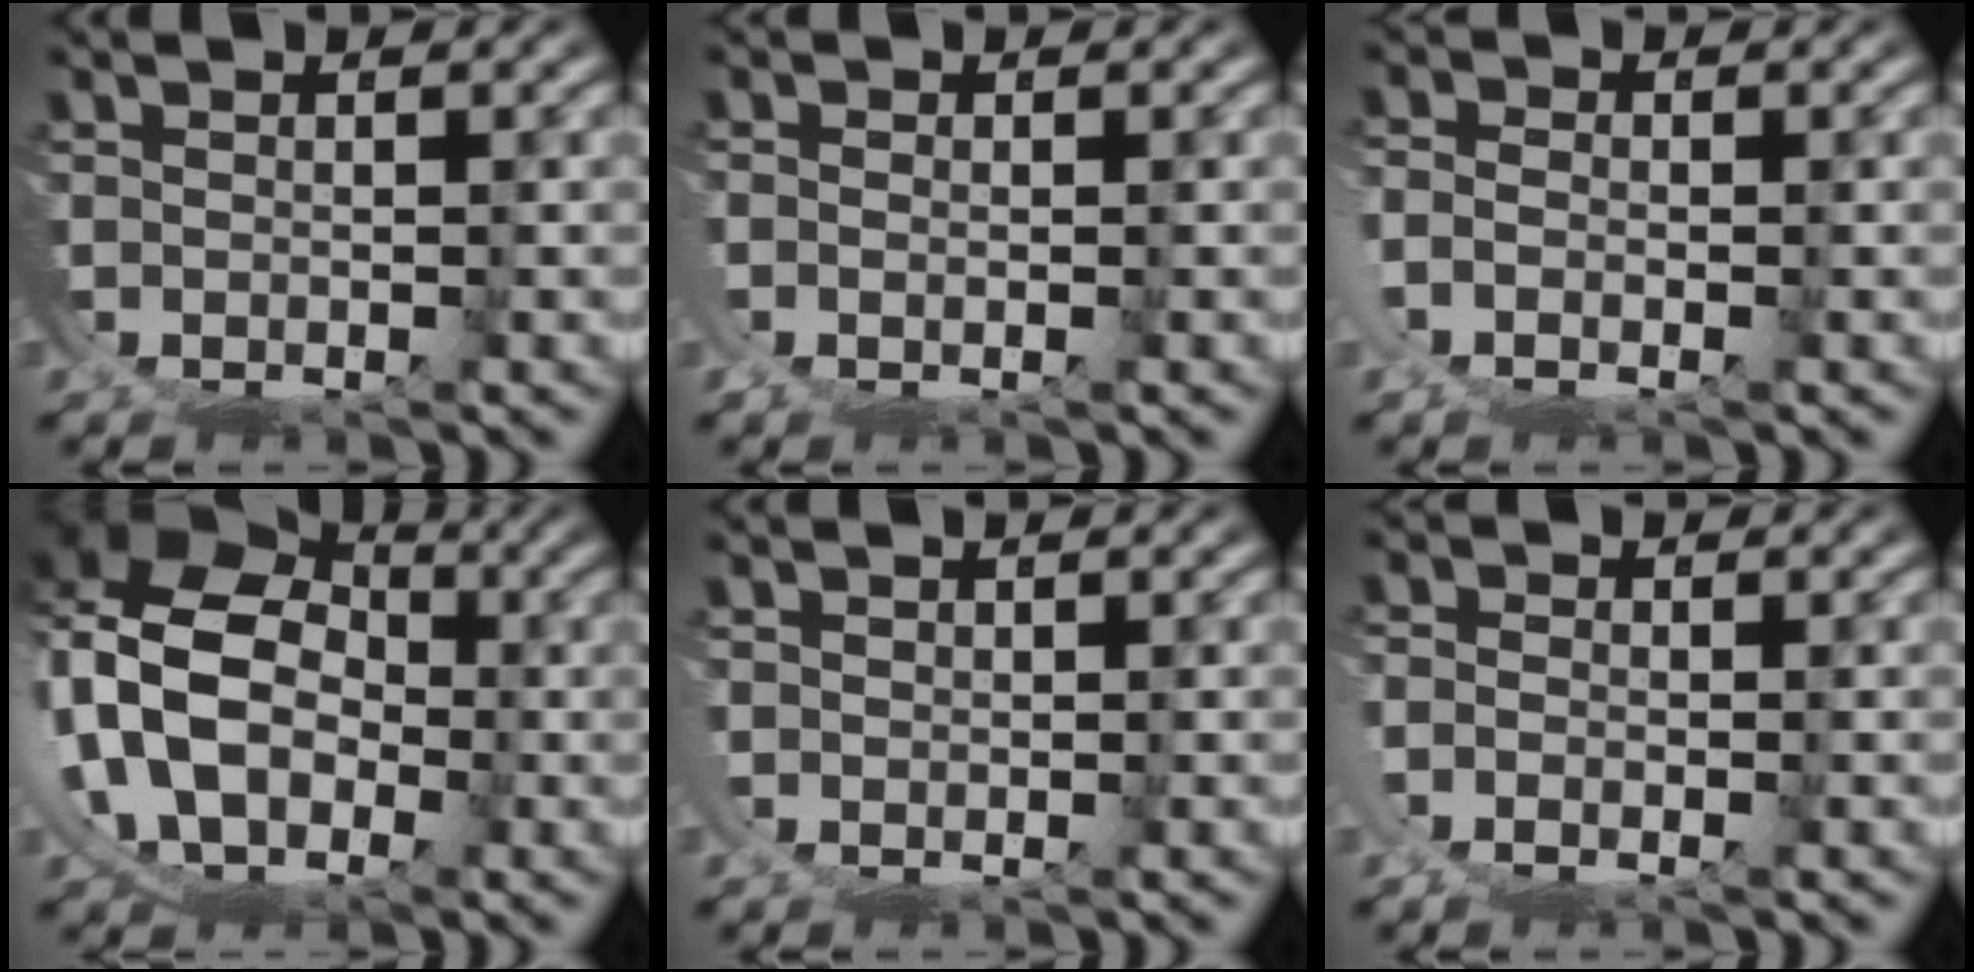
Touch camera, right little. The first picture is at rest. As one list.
[{"total": 0.9, "force": [0.2, 0.2, 0.8], "torque": [-0.016, -0.005, 0.006]}, {"total": 1.6, "force": [-0.6, 1.0, 1.1], "torque": [-0.031, -0.009, -0.006]}, {"total": 15.6, "force": [1.6, 13.8, 7.0], "torque": [-0.213, -0.035, 0.020]}, {"total": 0.8, "force": [0.6, -0.1, -0.5], "torque": [0.006, -0.004, 0.010]}, {"total": 1.4, "force": [-0.8, 0.7, 0.9], "torque": [-0.020, -0.010, -0.011]}]